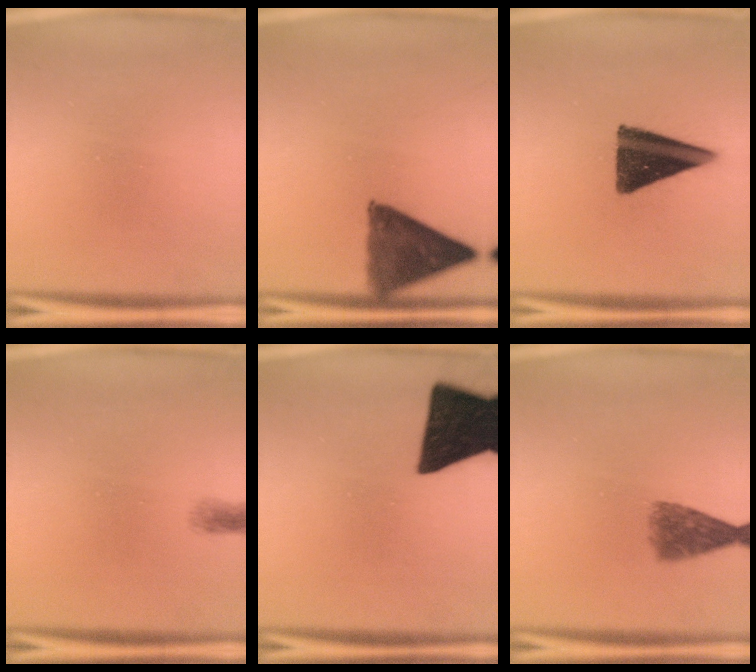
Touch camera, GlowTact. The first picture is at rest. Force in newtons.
{"total": 10.5}
{"total": 14.4}
{"total": 0.6}
{"total": 18.6}
{"total": 4.8}